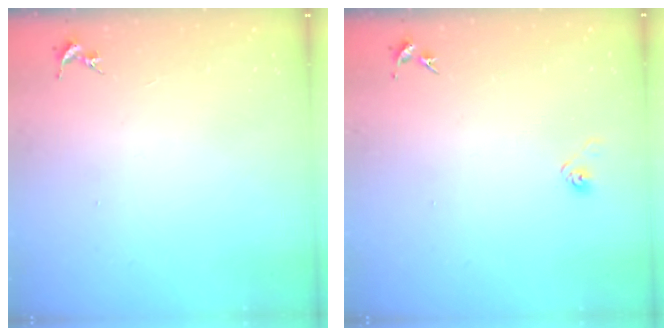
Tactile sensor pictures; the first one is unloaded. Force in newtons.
{"total": 2.9, "press": 2.8, "slide": 0.8}